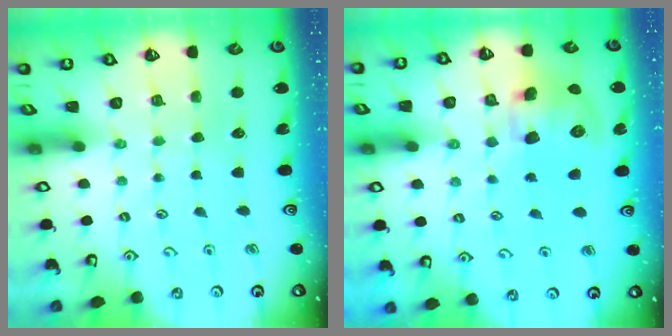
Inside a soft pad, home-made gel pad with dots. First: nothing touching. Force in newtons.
{"total": 11.3, "press": 11.1, "slide": 2.3}